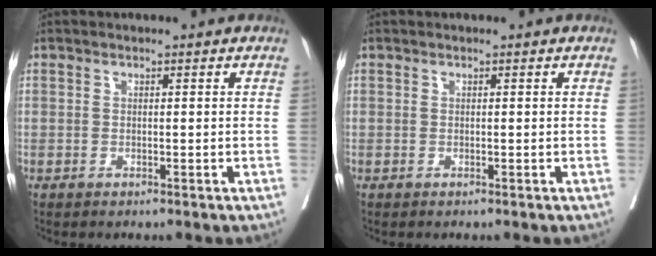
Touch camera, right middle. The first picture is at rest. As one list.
[{"total": 0.0}]